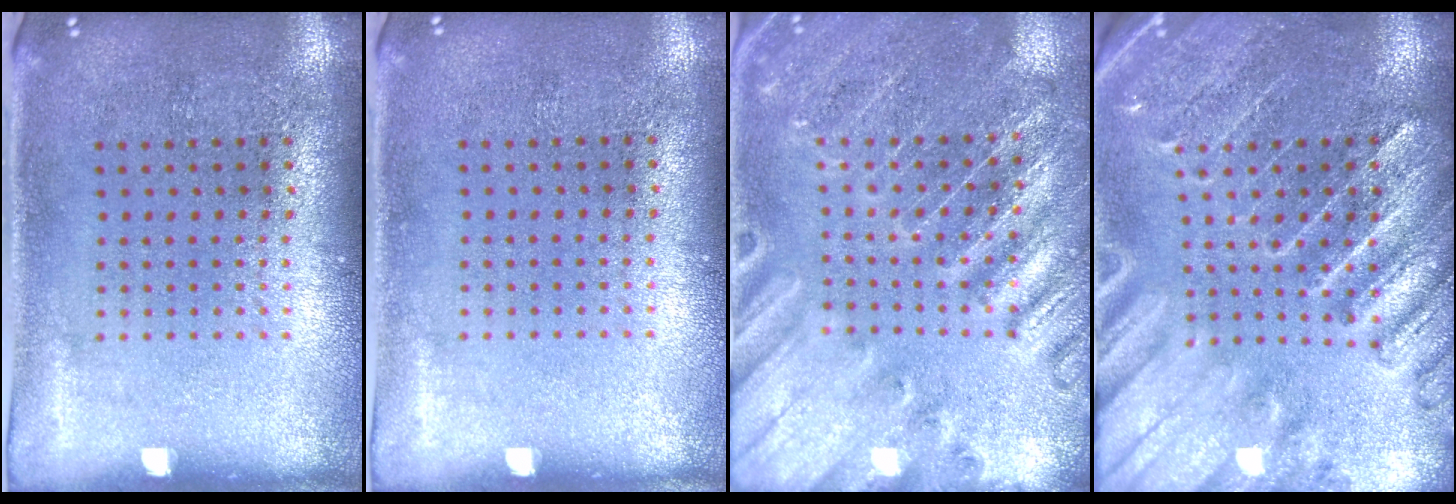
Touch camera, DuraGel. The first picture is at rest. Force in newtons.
{"total": 0.0}
{"total": 2.8, "press": 2.8, "slide": 0.4}
{"total": 3.0, "press": 2.9, "slide": 0.8}